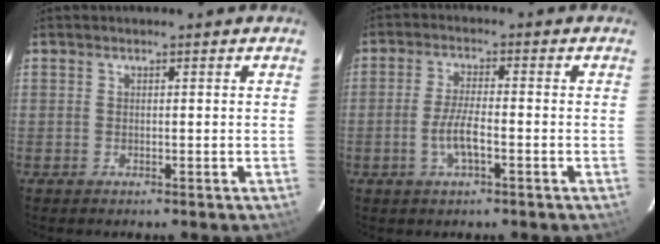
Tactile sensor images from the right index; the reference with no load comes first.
{"total": 5.3, "force": [-2.0, 1.1, 4.8], "torque": [-0.100, 0.000, -0.039]}